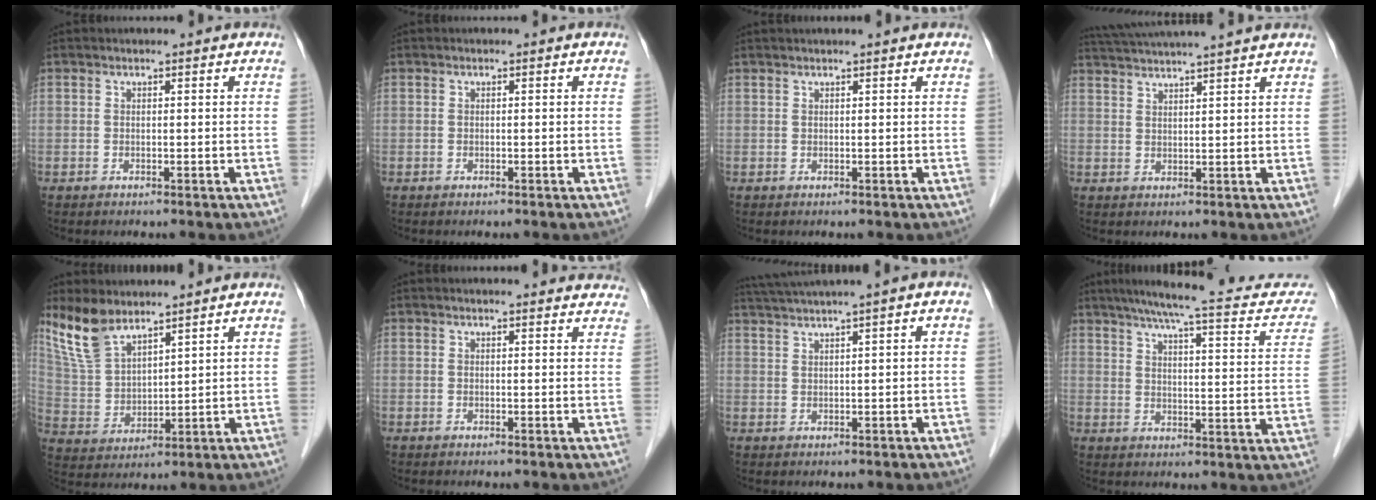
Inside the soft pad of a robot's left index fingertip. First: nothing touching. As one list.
[{"total": 0.0}, {"total": 2.9, "force": [2.5, -0.4, 1.3], "torque": [-0.011, 0.021, 0.037]}, {"total": 11.3, "force": [10.2, -1.1, 4.7], "torque": [-0.087, 0.025, 0.150]}, {"total": 8.4, "force": [7.1, 2.9, 3.6], "torque": [-0.089, 0.005, 0.160]}, {"total": 9.9, "force": [9.3, 1.9, 2.7], "torque": [-0.007, 0.003, 0.084]}, {"total": 4.9, "force": [3.4, -1.2, 3.3], "torque": [-0.069, 0.016, 0.070]}, {"total": 20.9, "force": [17.6, 3.7, 10.7], "torque": [-0.144, 0.000, 0.210]}]